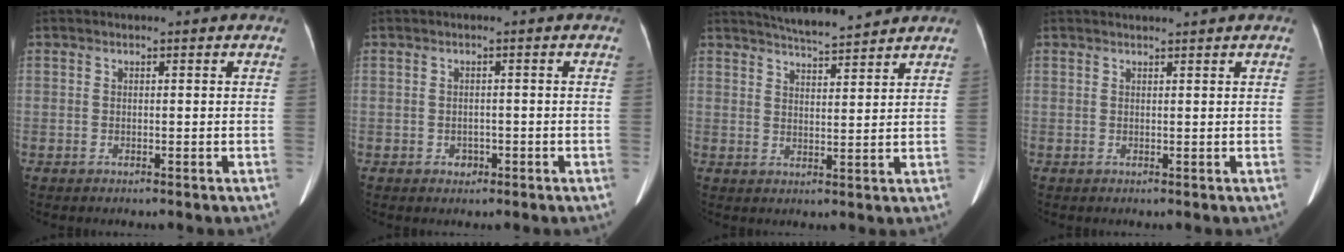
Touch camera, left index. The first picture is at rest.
{"total": 1.3, "force": [-0.6, 1.0, 0.4], "torque": [-0.006, 0.003, -0.006]}
{"total": 7.5, "force": [7.2, 0.0, 2.4], "torque": [-0.047, 0.011, 0.110]}
{"total": 1.9, "force": [1.8, -0.5, 0.6], "torque": [-0.006, 0.009, 0.030]}